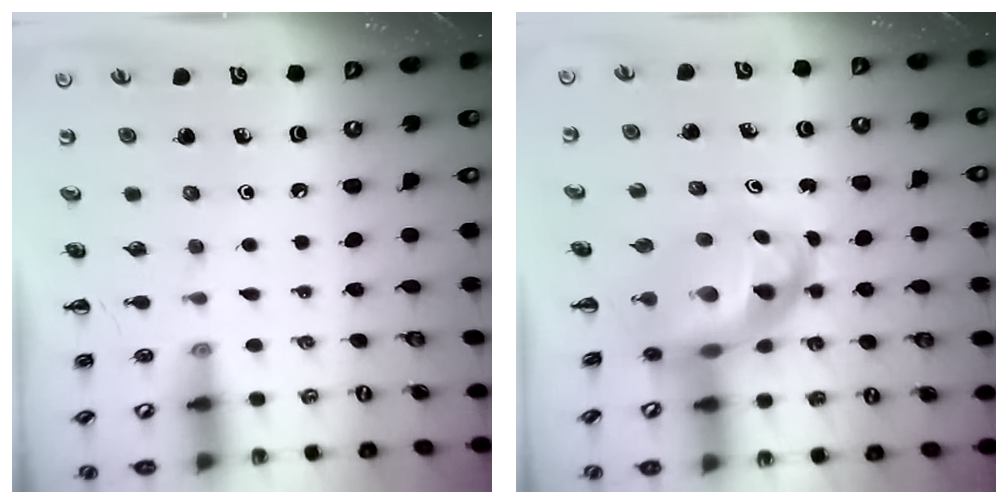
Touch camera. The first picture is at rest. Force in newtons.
{"total": 7.8, "press": 7.5, "slide": 1.9}